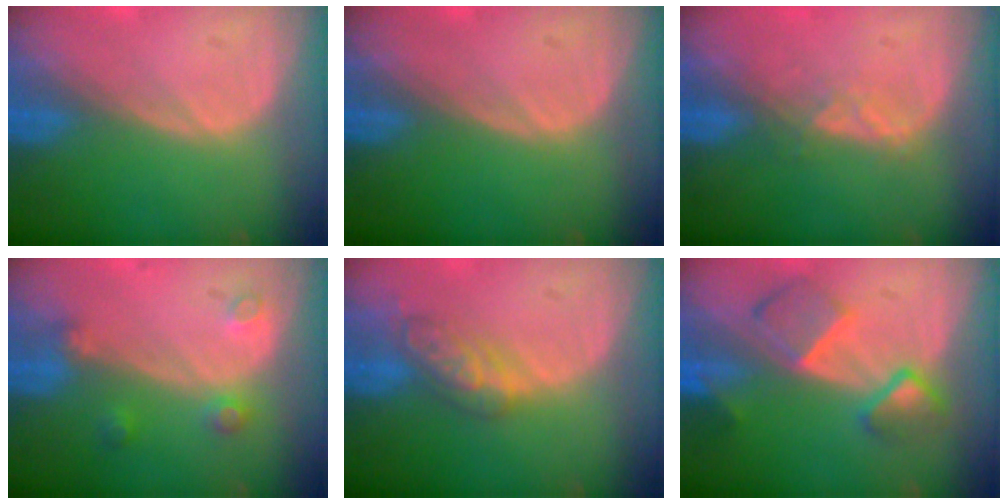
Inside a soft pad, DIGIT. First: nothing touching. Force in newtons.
{"total": 0.0}
{"total": 2.6, "press": 2.5, "slide": 0.8}
{"total": 3.5, "press": 3.1, "slide": 1.5}
{"total": 5.2, "press": 5.1, "slide": 1.0}
{"total": 6.8, "press": 6.6, "slide": 1.2}